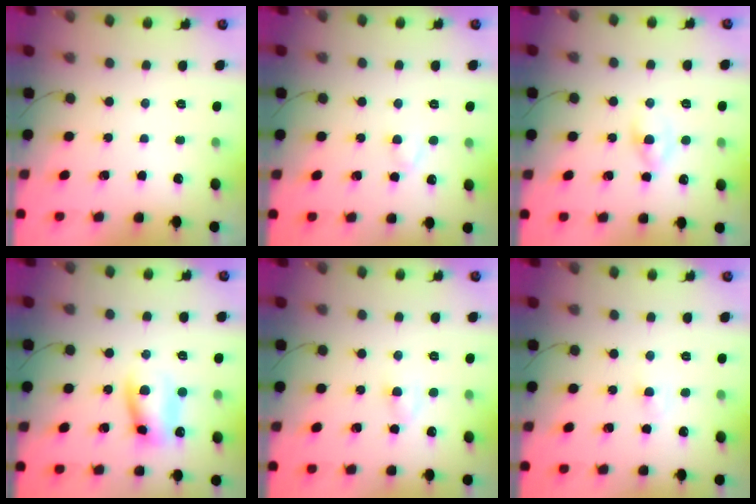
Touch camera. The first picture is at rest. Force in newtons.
{"total": 2.2, "press": 1.9, "slide": 1.1}
{"total": 2.4, "press": 2.1, "slide": 1.2}
{"total": 10.2, "press": 10.1, "slide": 1.1}
{"total": 2.7, "press": 2.4, "slide": 1.2}
{"total": 2.8, "press": 2.6, "slide": 1.0}